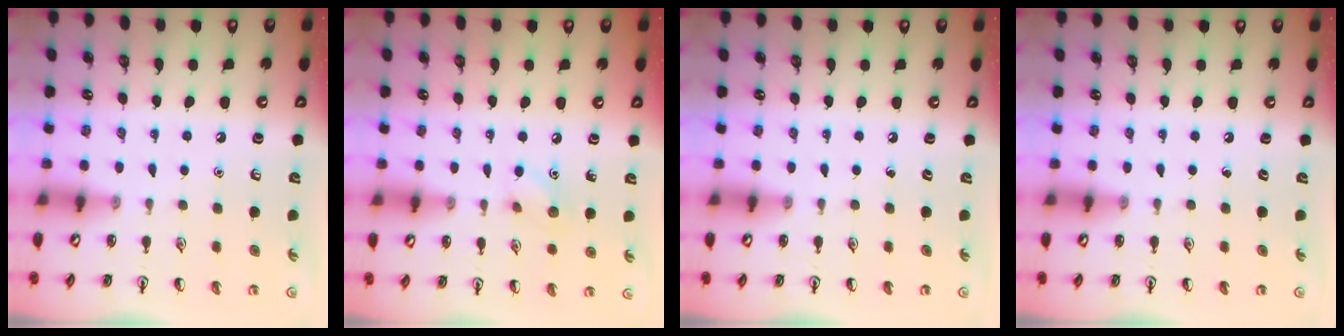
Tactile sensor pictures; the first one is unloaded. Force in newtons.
{"total": 5.9, "press": 5.6, "slide": 1.9}
{"total": 0.0}
{"total": 0.0}